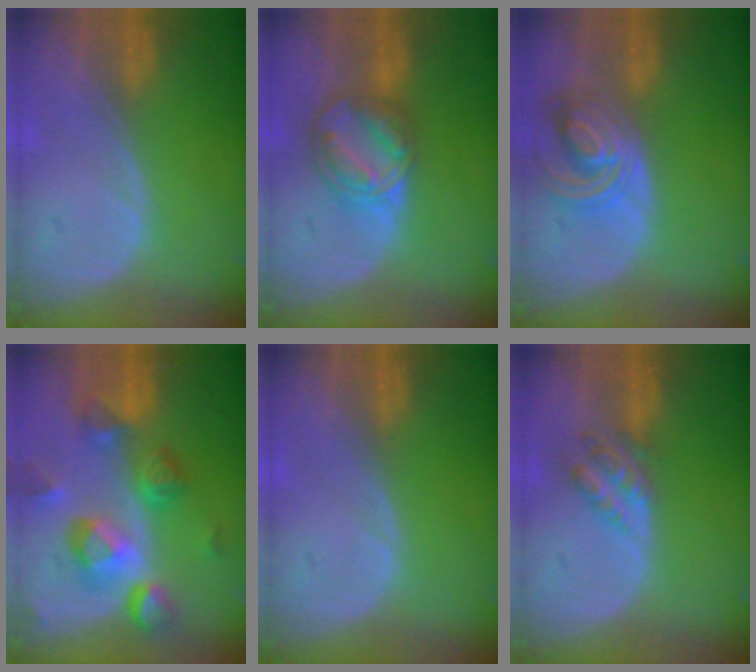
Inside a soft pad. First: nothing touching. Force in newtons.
{"total": 8.2, "press": 7.0, "slide": 4.3}
{"total": 7.5, "press": 6.7, "slide": 3.5}
{"total": 10.4, "press": 9.3, "slide": 4.8}
{"total": 0.0}
{"total": 4.5, "press": 4.0, "slide": 2.0}